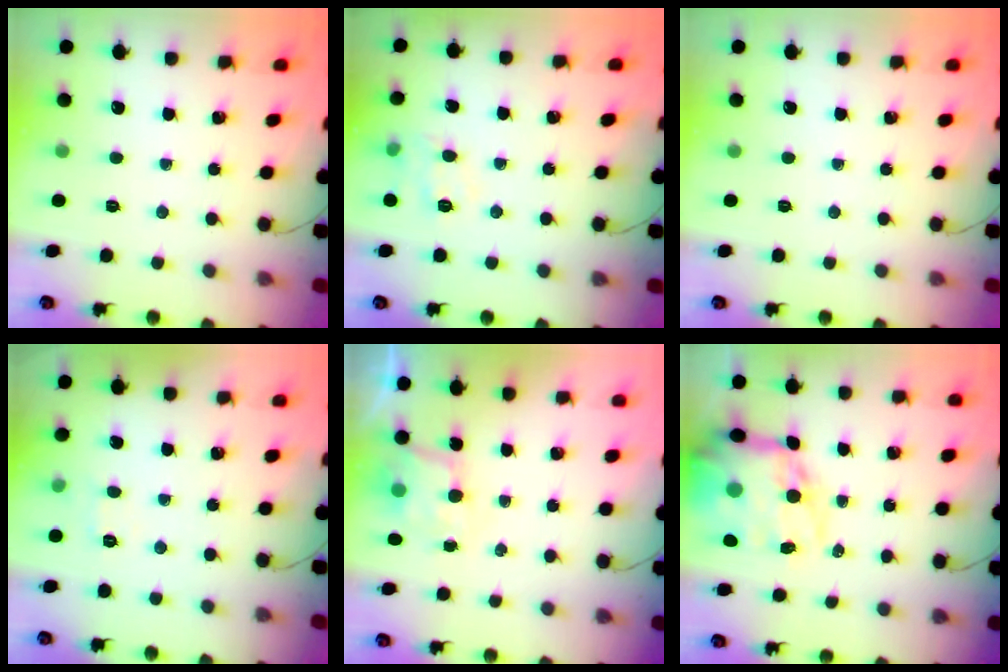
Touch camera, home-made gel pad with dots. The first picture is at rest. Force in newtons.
{"total": 9.4, "press": 9.4, "slide": 0.6}
{"total": 0.0}
{"total": 6.1, "press": 6.0, "slide": 1.4}
{"total": 5.7, "press": 5.7, "slide": 0.4}
{"total": 21.1, "press": 20.5, "slide": 5.0}